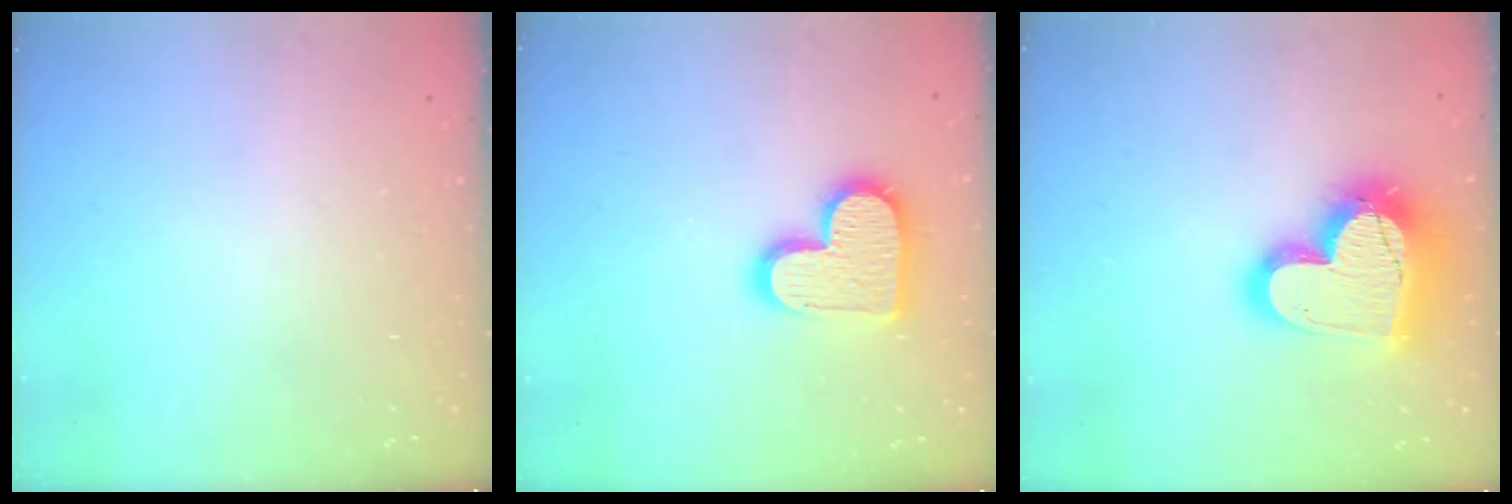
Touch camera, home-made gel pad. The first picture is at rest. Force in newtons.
{"total": 14.2, "press": 14.2, "slide": 0.9}
{"total": 21.6, "press": 21.5, "slide": 1.7}